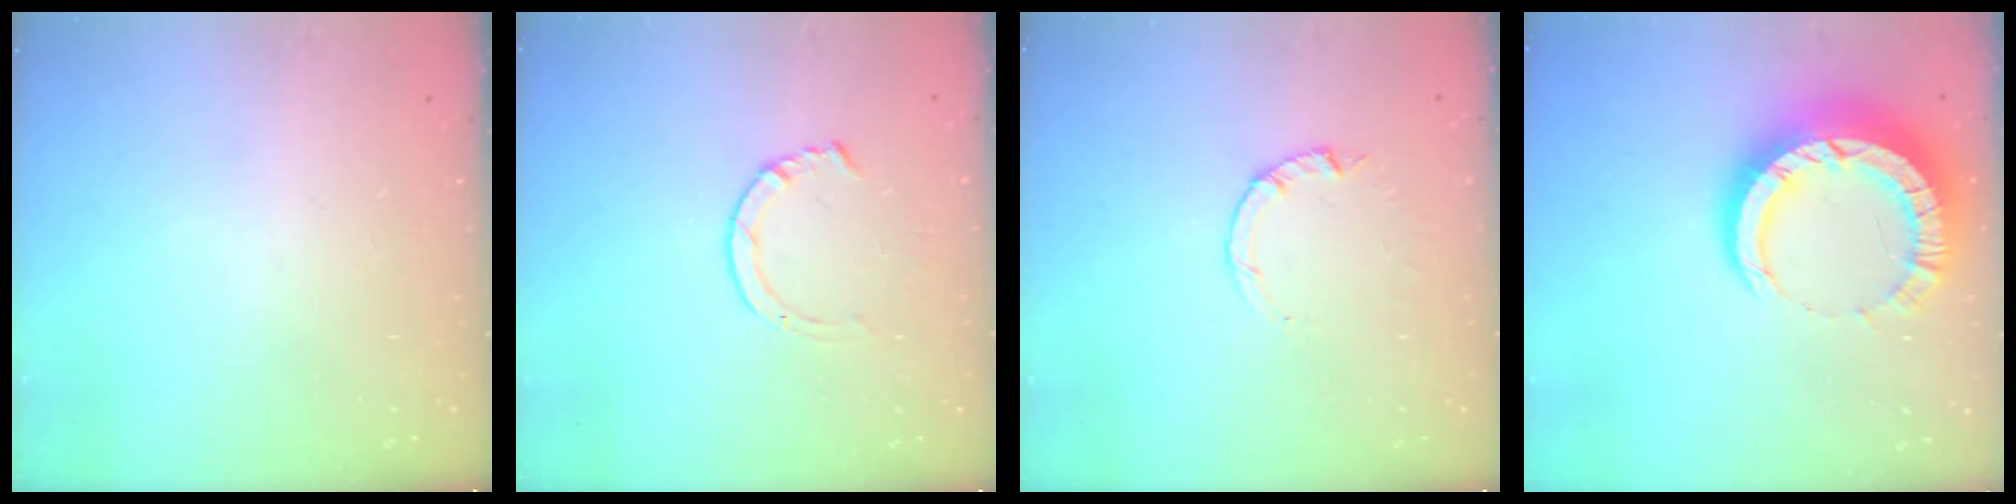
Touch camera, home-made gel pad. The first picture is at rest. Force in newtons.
{"total": 3.5, "press": 3.5, "slide": 0.4}
{"total": 0.9, "press": 0.8, "slide": 0.2}
{"total": 12.7, "press": 12.6, "slide": 1.3}